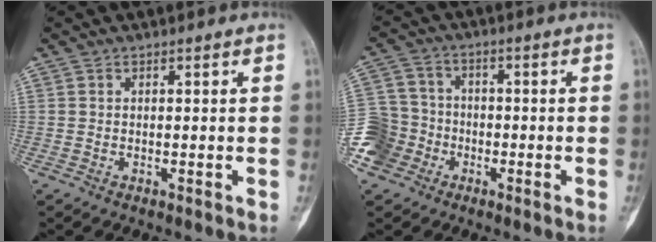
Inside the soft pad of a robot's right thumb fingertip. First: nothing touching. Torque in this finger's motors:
{"motor_torque": [-0.06, -0.13, 0.51, -0.45, 0.02]}